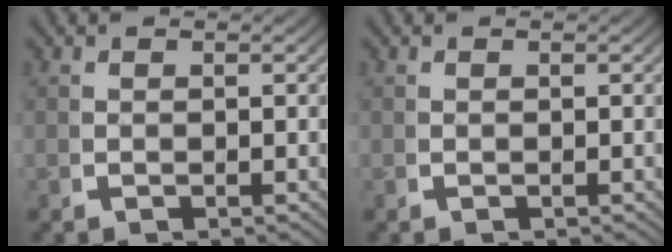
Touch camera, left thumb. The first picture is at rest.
{"total": 0.0}